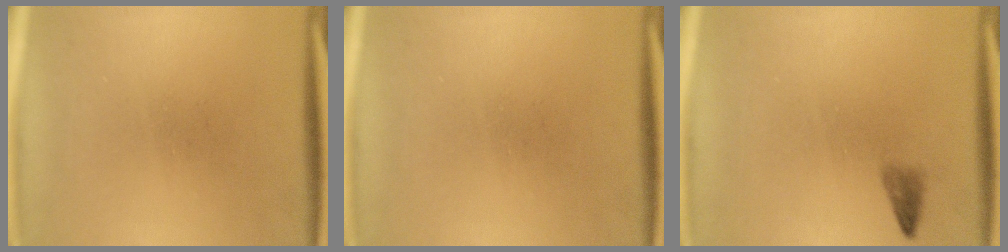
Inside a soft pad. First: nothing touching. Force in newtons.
{"total": 0.0}
{"total": 1.2}